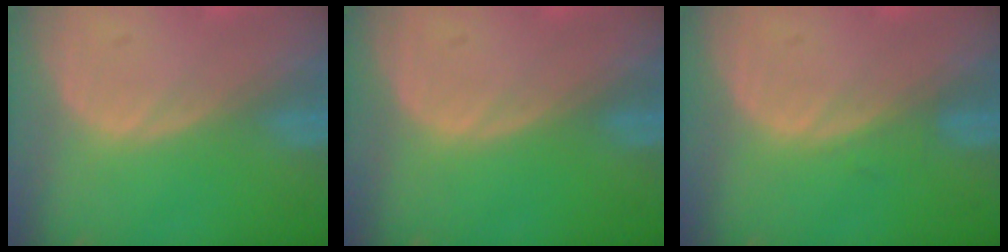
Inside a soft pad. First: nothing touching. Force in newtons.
{"total": 0.0}
{"total": 0.6, "press": 0.6, "slide": 0.2}